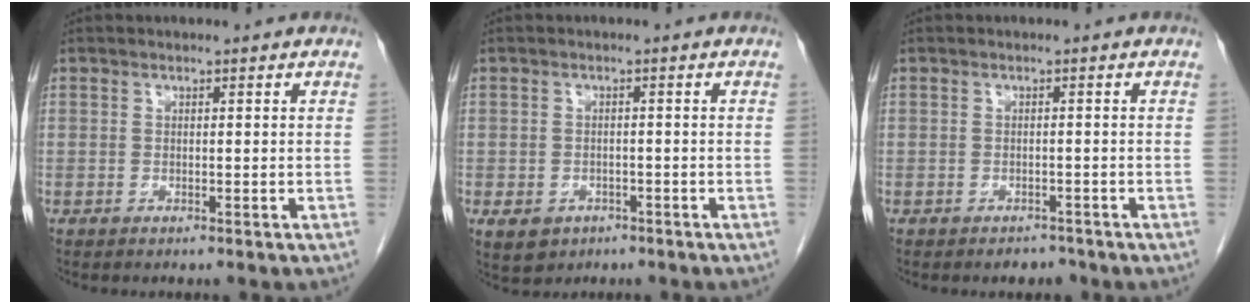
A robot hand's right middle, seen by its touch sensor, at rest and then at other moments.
{"total": 6.3, "force": [-3.3, 5.0, 2.0], "torque": [-0.042, 0.000, -0.042]}
{"total": 1.8, "force": [-1.5, 0.9, 0.3], "torque": [-0.006, 0.001, -0.019]}